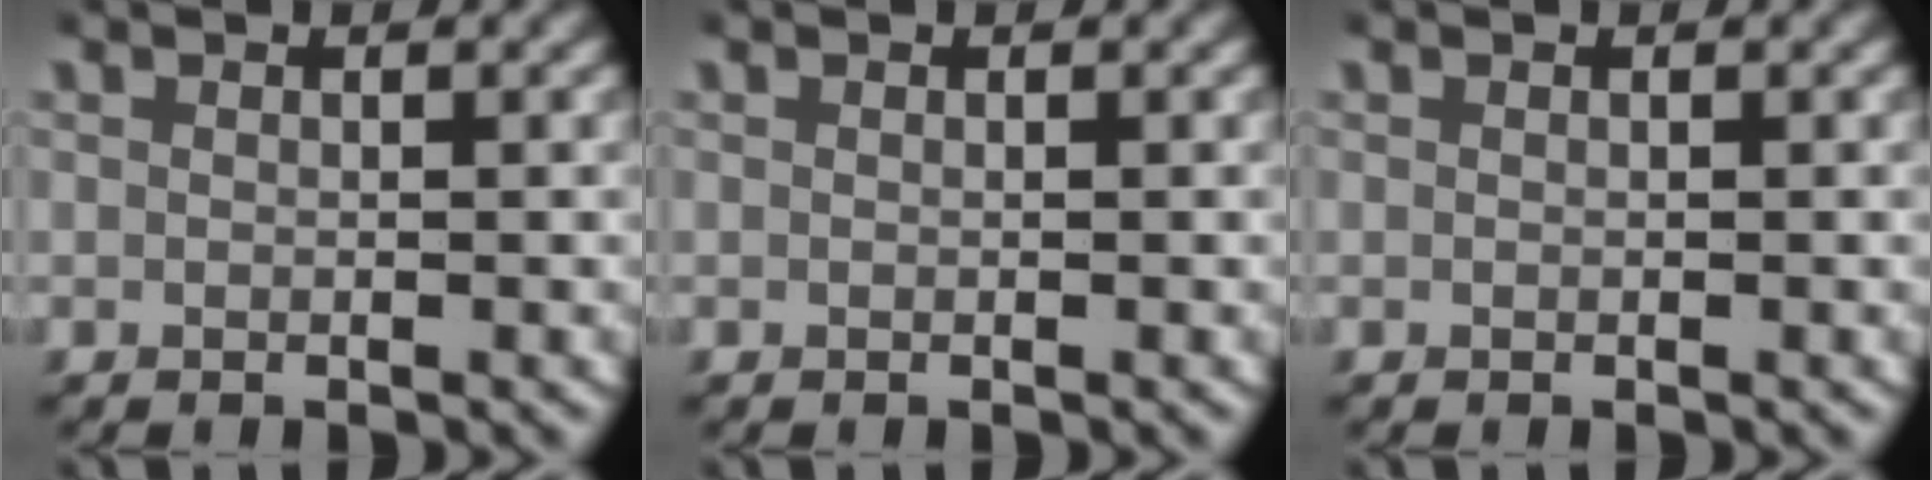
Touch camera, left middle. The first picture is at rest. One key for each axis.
{"total": 0.0}
{"total": 0.0}